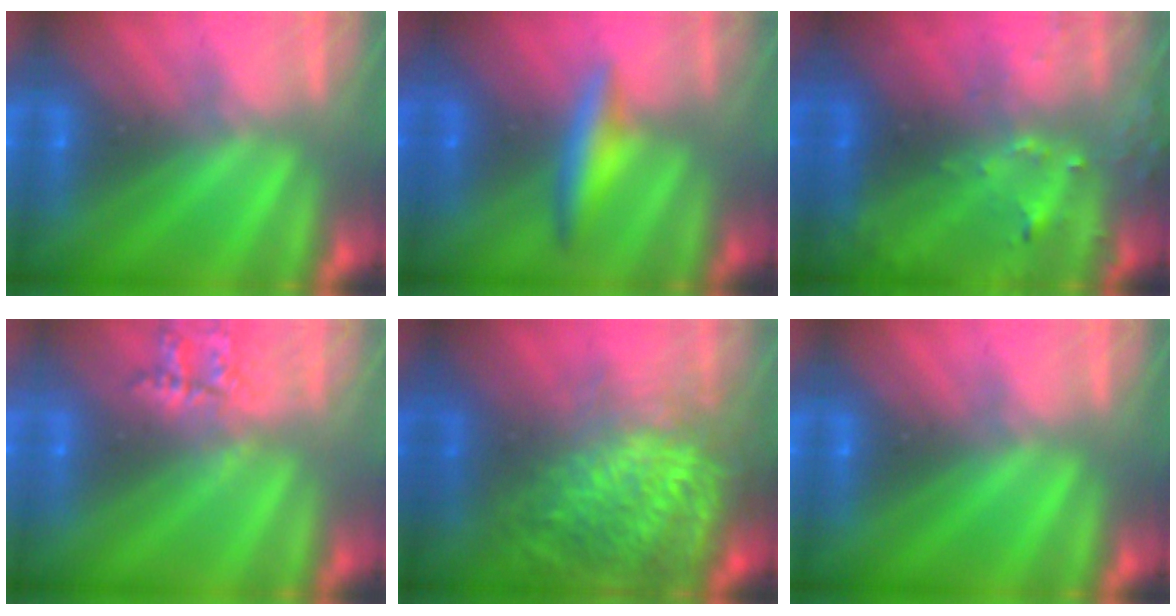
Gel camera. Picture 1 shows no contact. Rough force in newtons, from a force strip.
{"total": 2.4}
{"total": 9.0}
{"total": 2.2}
{"total": 7.5}
{"total": 0.0}